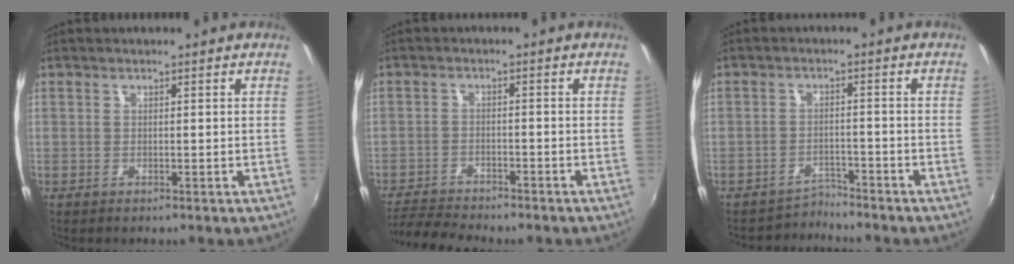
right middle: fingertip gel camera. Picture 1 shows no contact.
{"total": 7.4, "force": [-7.0, 1.0, 2.1], "torque": [-0.065, -0.015, -0.119]}
{"total": 3.2, "force": [-2.9, 0.2, -1.2], "torque": [0.018, 0.011, -0.049]}